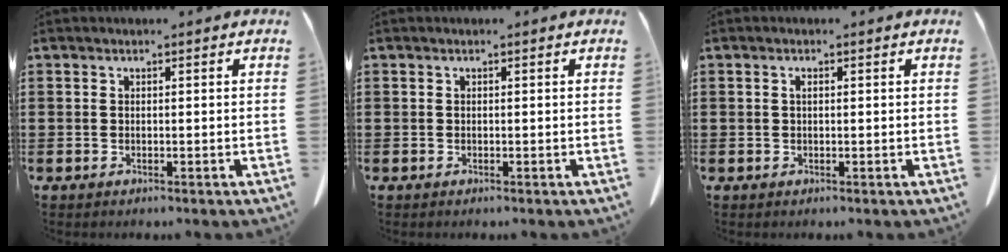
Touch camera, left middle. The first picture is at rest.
{"total": 0.0}
{"total": 0.9, "force": [0.2, 0.3, 0.8], "torque": [-0.018, 0.000, 0.003]}